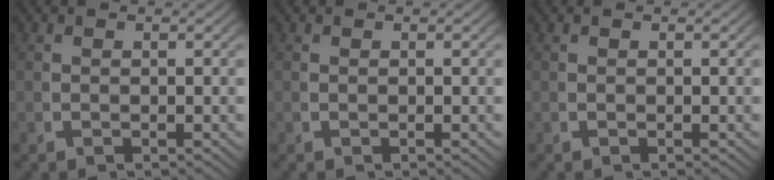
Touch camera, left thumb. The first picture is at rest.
{"total": 0.0}
{"total": 0.0}